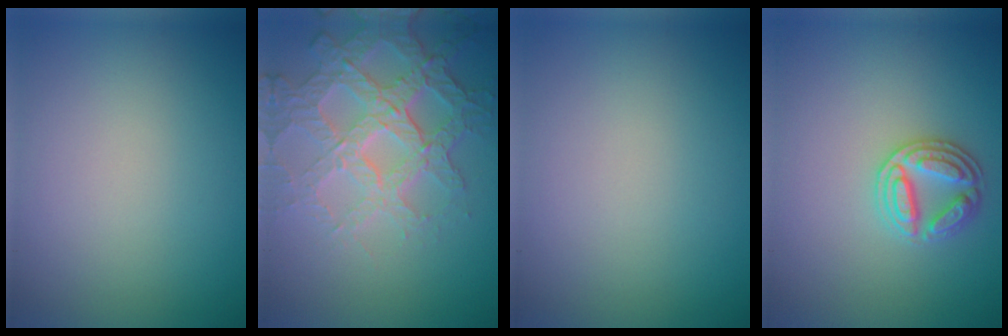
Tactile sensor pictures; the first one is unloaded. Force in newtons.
{"total": 6.1, "press": 5.0, "slide": 3.5}
{"total": 0.0}
{"total": 2.9, "press": 2.9, "slide": 0.5}